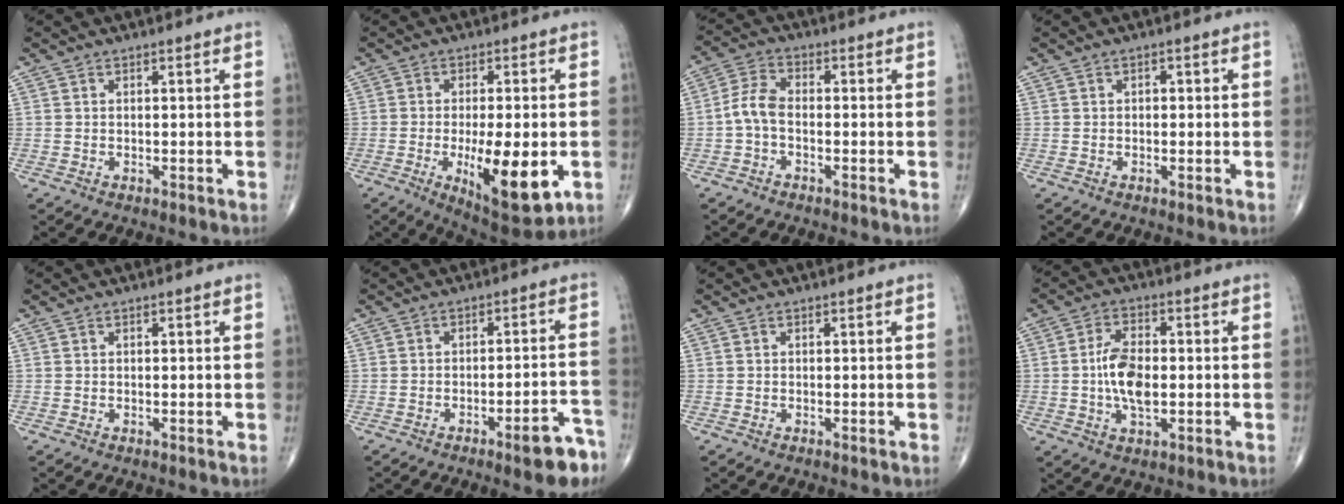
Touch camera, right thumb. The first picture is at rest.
{"total": 14.8, "force": [-3.6, 4.9, 13.5], "torque": [-0.202, -0.017, -0.043]}
{"total": 5.1, "force": [-1.2, 2.8, 4.1], "torque": [-0.086, 0.019, -0.035]}
{"total": 1.1, "force": [0.1, 0.8, 0.8], "torque": [-0.003, 0.003, -0.002]}
{"total": 0.0}
{"total": 7.5, "force": [-4.8, 1.7, 5.5], "torque": [-0.055, 0.037, -0.059]}
{"total": 0.0}
{"total": 8.6, "force": [-0.5, 4.4, 7.3], "torque": [-0.136, 0.004, -0.011]}